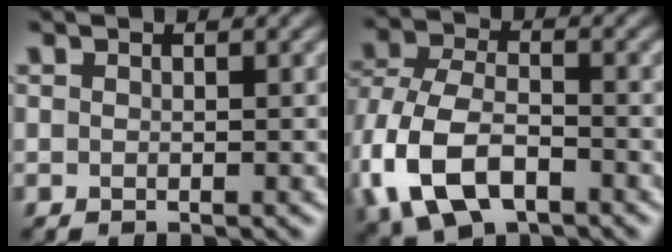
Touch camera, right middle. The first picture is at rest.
{"total": 9.7, "force": [-3.6, 5.9, 6.8], "torque": [-0.158, -0.005, -0.080]}